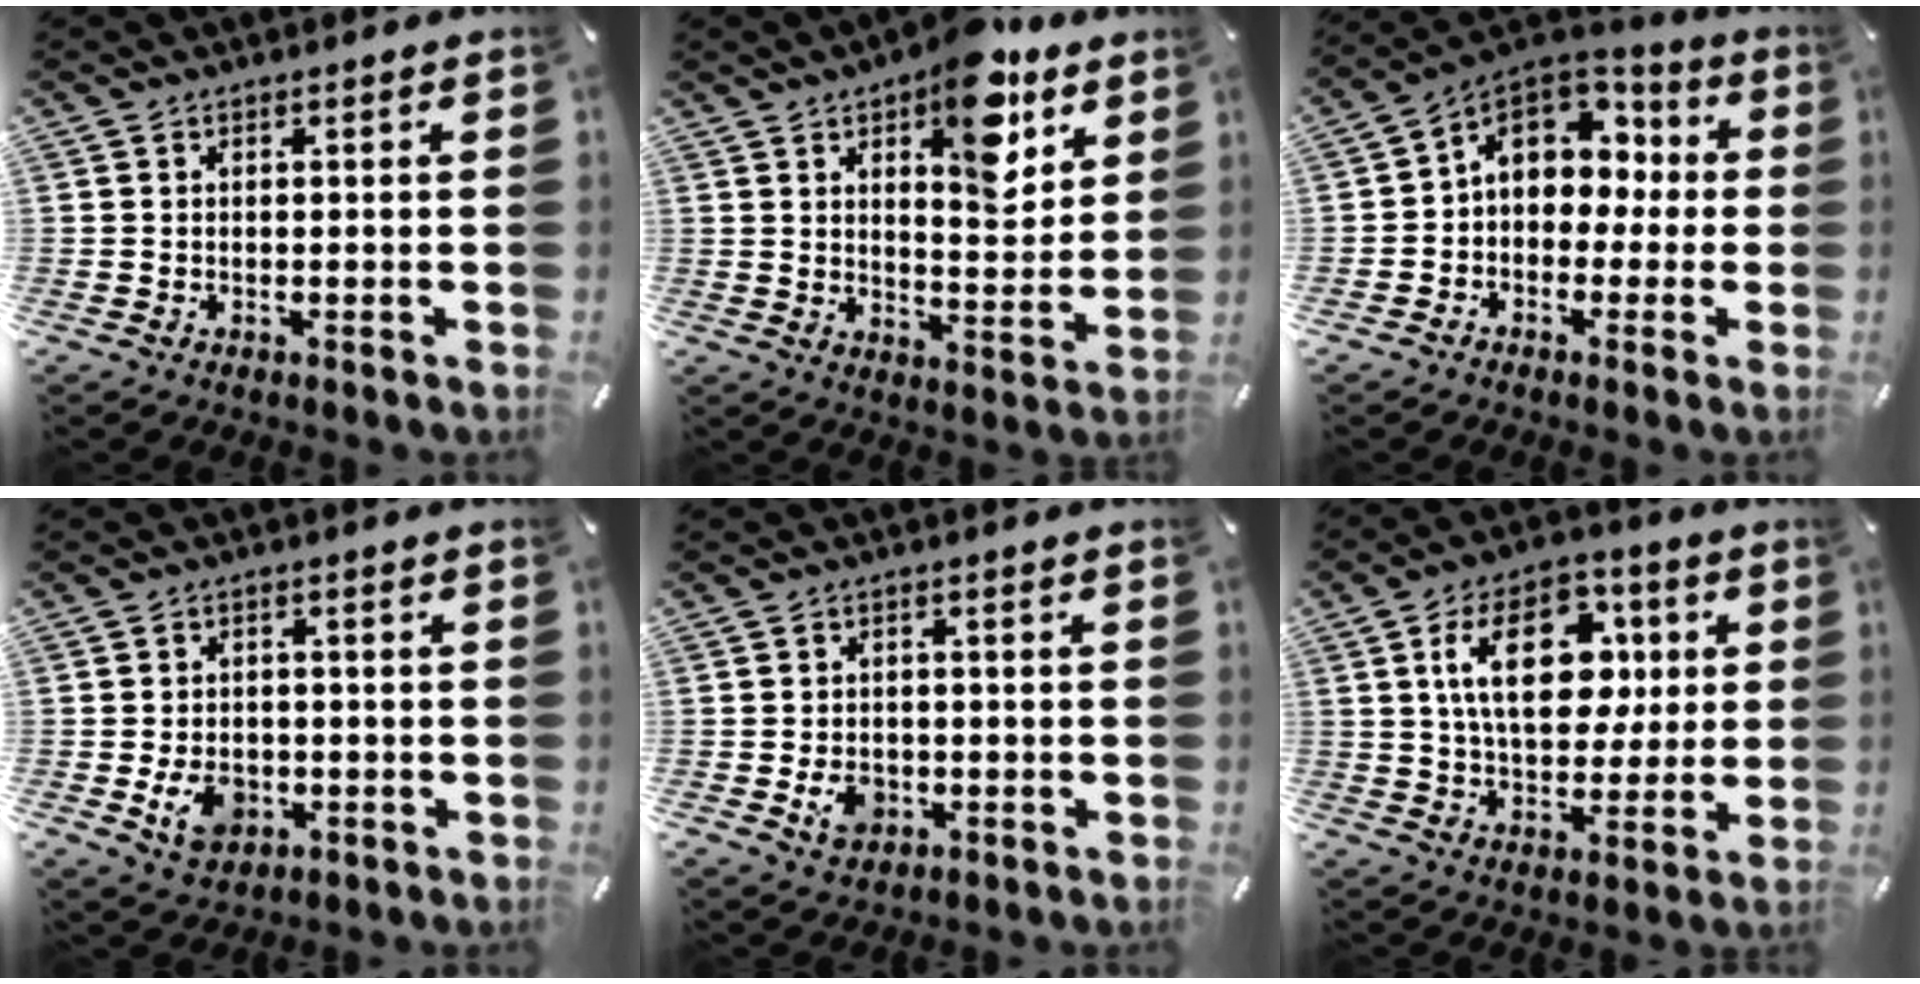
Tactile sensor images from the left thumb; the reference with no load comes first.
{"total": 13.8, "force": [7.9, 6.7, 9.1], "torque": [-0.114, -0.041, 0.131]}
{"total": 10.4, "force": [2.0, 8.6, 5.4], "torque": [-0.094, -0.003, 0.039]}
{"total": 6.9, "force": [-1.9, 5.4, 3.9], "torque": [-0.073, 0.000, -0.035]}
{"total": 4.9, "force": [-1.3, 4.0, 2.6], "torque": [-0.047, 0.000, -0.025]}
{"total": 17.6, "force": [4.3, 11.5, 12.6], "torque": [-0.209, 0.008, 0.073]}